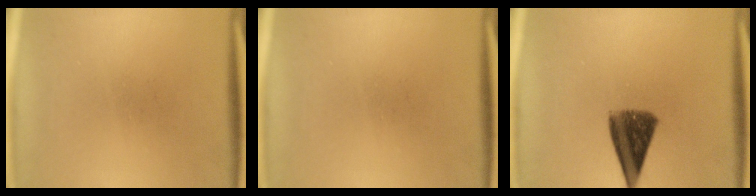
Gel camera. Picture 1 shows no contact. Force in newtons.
{"total": 0.0}
{"total": 8.8}